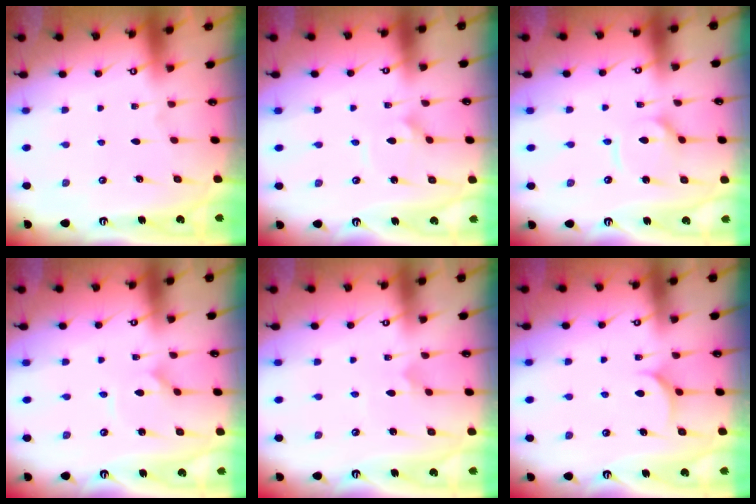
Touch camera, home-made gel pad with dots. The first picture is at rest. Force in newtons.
{"total": 2.1, "press": 2.1, "slide": 0.1}
{"total": 5.9, "press": 5.9, "slide": 0.7}
{"total": 2.9, "press": 2.9, "slide": 0.3}
{"total": 4.6, "press": 4.5, "slide": 0.3}
{"total": 6.8, "press": 6.7, "slide": 0.5}